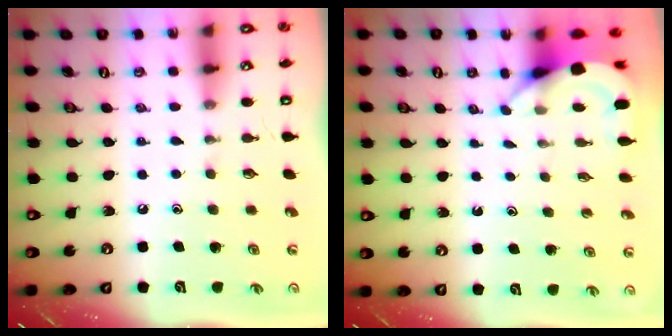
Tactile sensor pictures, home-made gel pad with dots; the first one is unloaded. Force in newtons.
{"total": 3.9, "press": 3.8, "slide": 0.3}